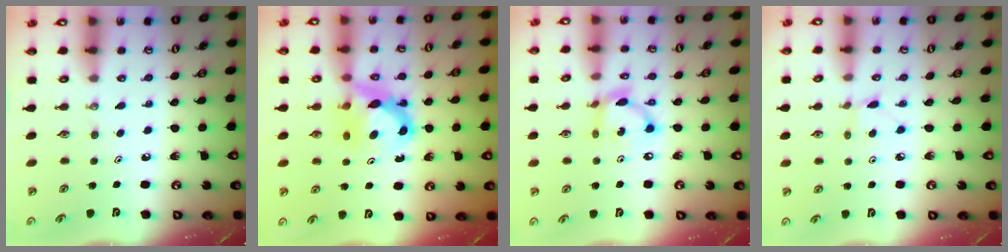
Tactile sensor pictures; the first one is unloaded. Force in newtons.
{"total": 7.2, "press": 7.2, "slide": 0.5}
{"total": 8.8, "press": 8.8, "slide": 0.3}
{"total": 1.9, "press": 1.9, "slide": 0.3}